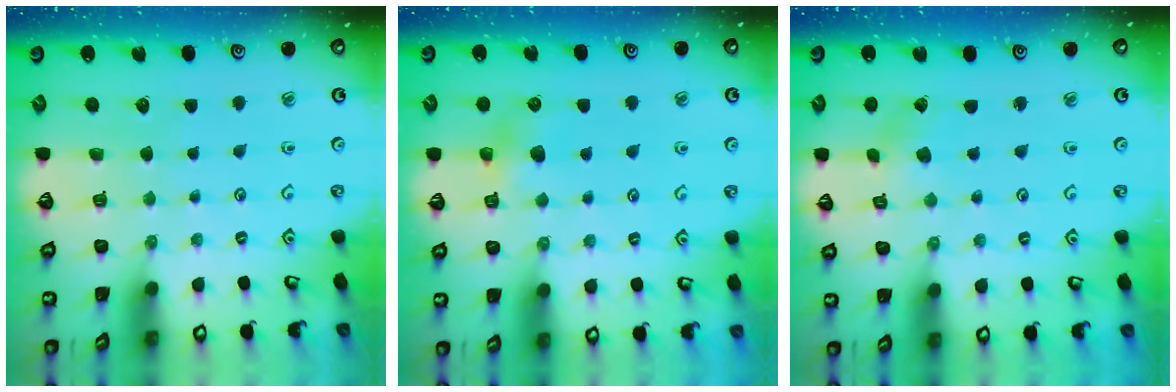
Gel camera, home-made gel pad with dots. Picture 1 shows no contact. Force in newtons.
{"total": 5.4, "press": 5.3, "slide": 0.6}
{"total": 2.0, "press": 2.0, "slide": 0.3}